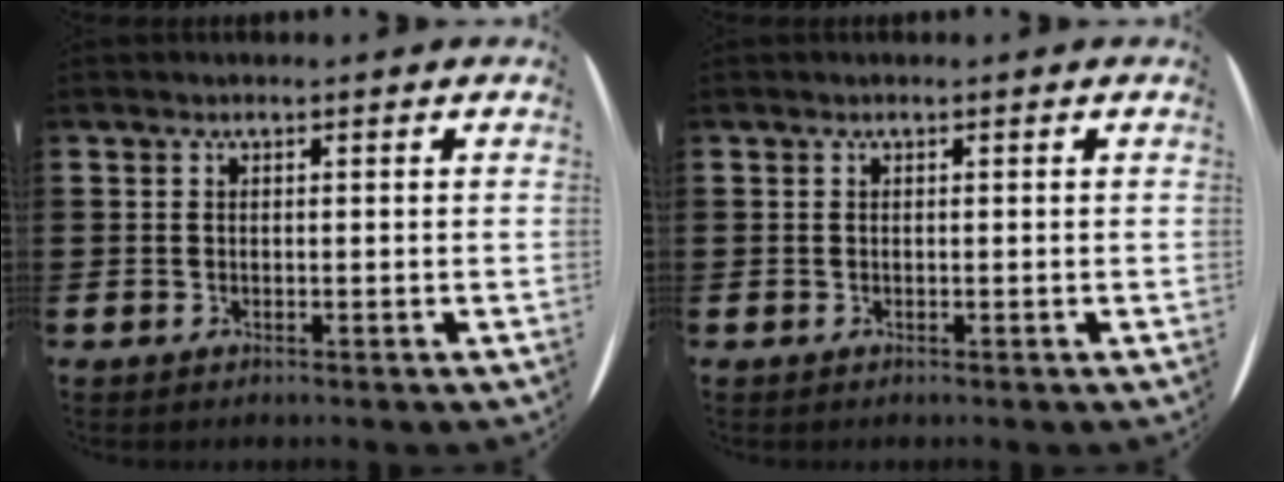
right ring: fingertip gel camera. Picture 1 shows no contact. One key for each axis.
{"total": 0.0}